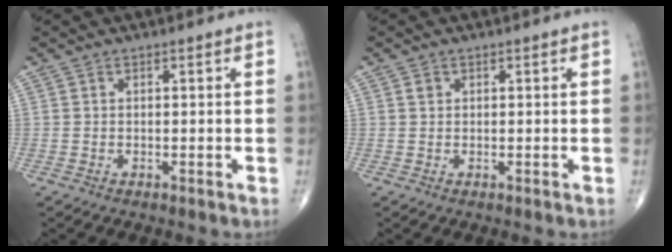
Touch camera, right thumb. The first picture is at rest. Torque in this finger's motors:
{"motor_torque": [0.34, 0.61, 0.13, 0.19, 0.00]}